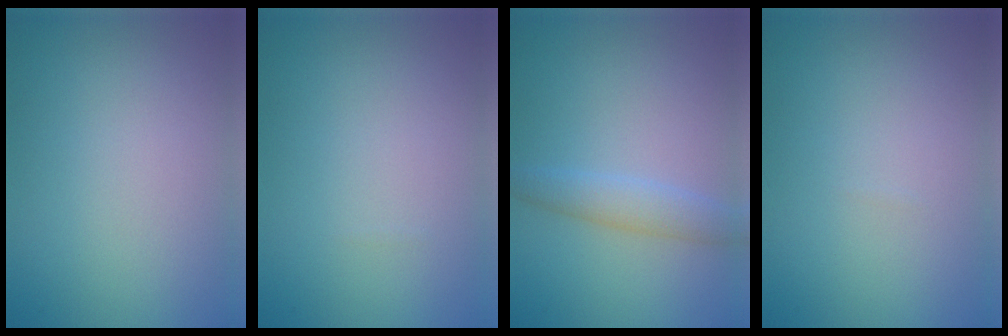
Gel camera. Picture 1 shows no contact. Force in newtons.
{"total": 0.0}
{"total": 2.2, "press": 2.2, "slide": 0.1}
{"total": 0.0}